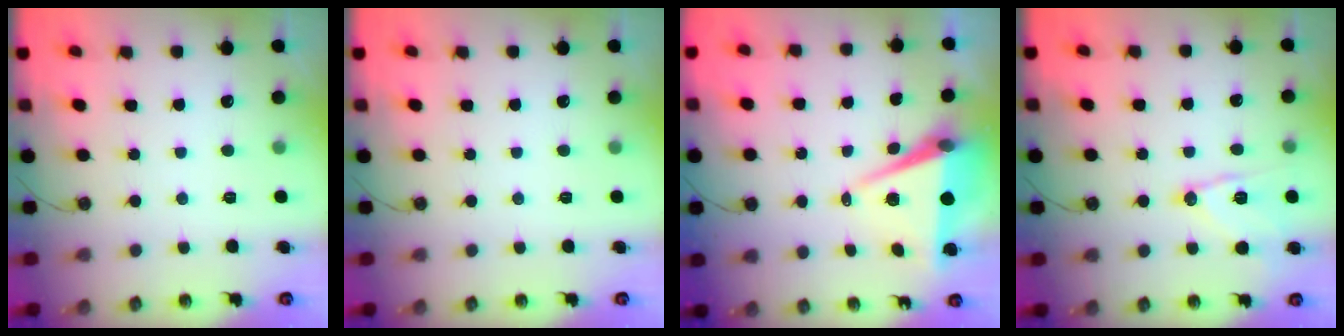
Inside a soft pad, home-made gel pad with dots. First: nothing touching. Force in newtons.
{"total": 0.0}
{"total": 7.5, "press": 6.2, "slide": 4.2}
{"total": 12.1, "press": 12.0, "slide": 0.7}